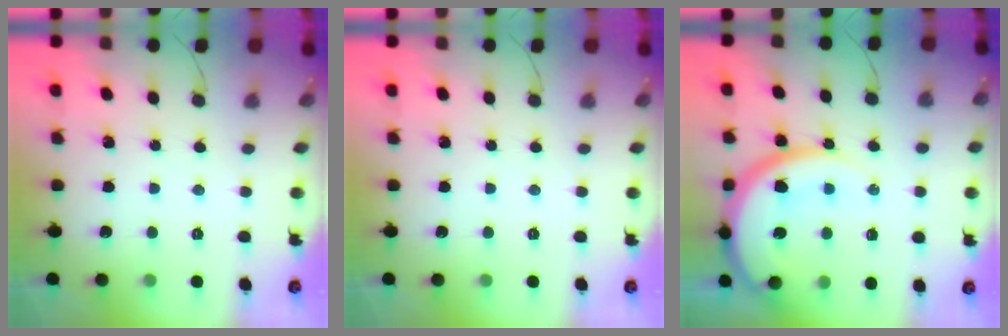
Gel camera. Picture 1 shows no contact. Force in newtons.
{"total": 0.0}
{"total": 16.9, "press": 16.8, "slide": 1.8}